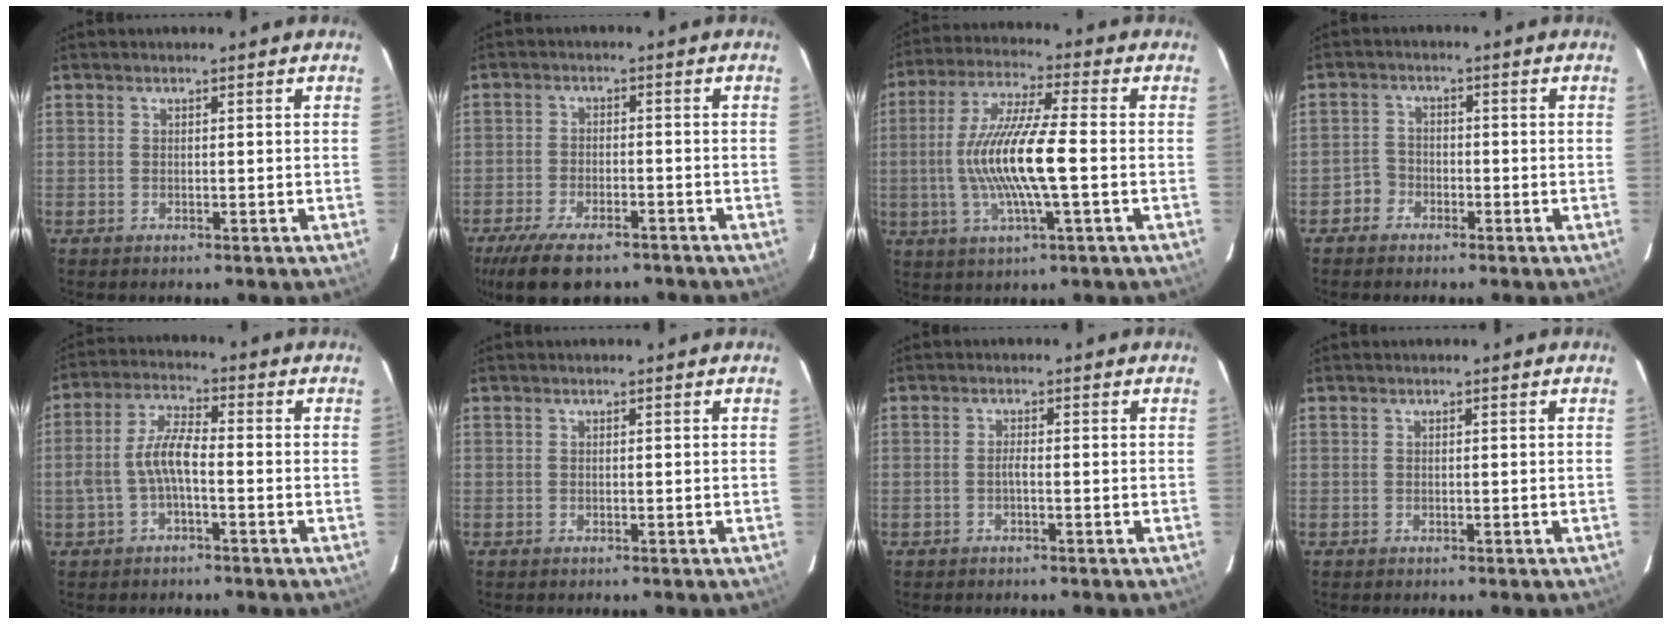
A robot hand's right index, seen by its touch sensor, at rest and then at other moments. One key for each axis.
{"total": 13.3, "fx": -9.8, "fy": 5.2, "fz": 7.3, "tx": -0.167, "ty": -0.030, "tz": -0.162}
{"total": 14.3, "fx": -1.7, "fy": 1.6, "fz": 14.1, "tx": -0.274, "ty": 0.000, "tz": -0.033}
{"total": 3.0, "fx": -1.9, "fy": 2.3, "fz": 0.0, "tx": -0.003, "ty": 0.014, "tz": -0.035}
{"total": 6.1, "fx": -1.9, "fy": 1.9, "fz": 5.5, "tx": -0.118, "ty": 0.014, "tz": -0.035}
{"total": 0.0}
{"total": 1.0, "fx": -0.5, "fy": 0.0, "fz": 0.9, "tx": -0.016, "ty": 0.003, "tz": -0.012}
{"total": 0.0}